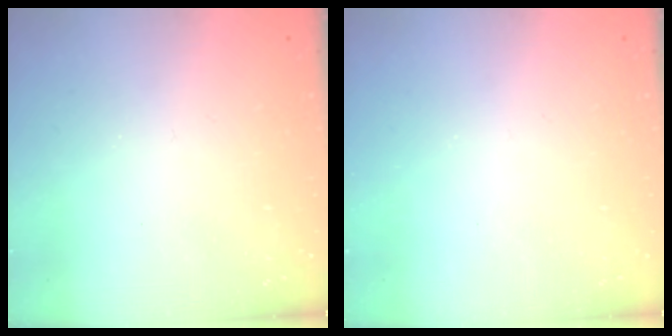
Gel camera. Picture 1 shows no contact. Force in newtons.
{"total": 0.0}